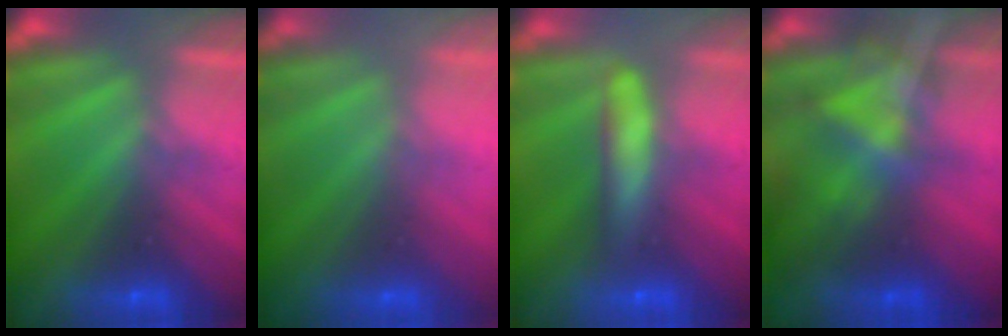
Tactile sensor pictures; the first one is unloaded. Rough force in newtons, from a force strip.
{"total": 2.6}
{"total": 9.5}
{"total": 4.2}